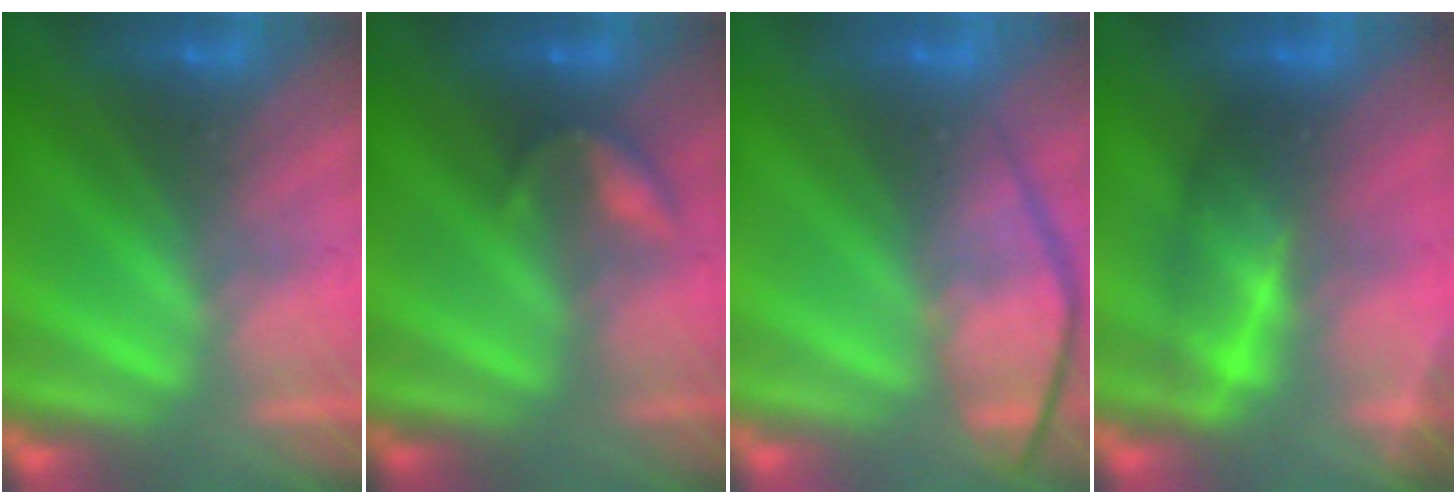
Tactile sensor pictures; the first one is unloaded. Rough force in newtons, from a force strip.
{"total": 2.2}
{"total": 4.5}
{"total": 3.7}